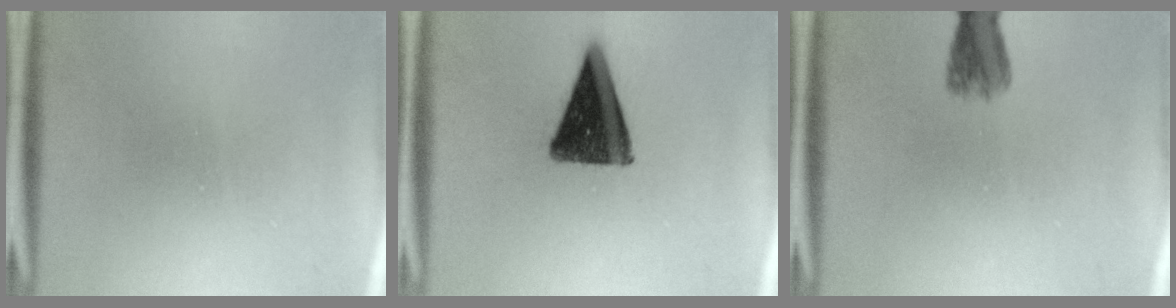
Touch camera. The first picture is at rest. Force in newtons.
{"total": 12.7}
{"total": 3.5}